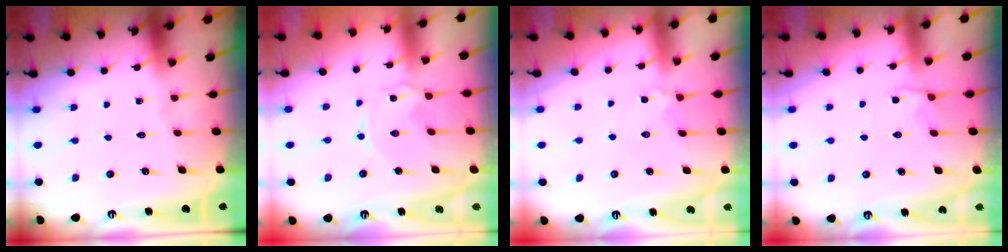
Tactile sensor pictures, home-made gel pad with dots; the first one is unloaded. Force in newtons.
{"total": 0.0}
{"total": 2.9, "press": 2.9, "slide": 0.5}
{"total": 3.0, "press": 2.5, "slide": 1.6}